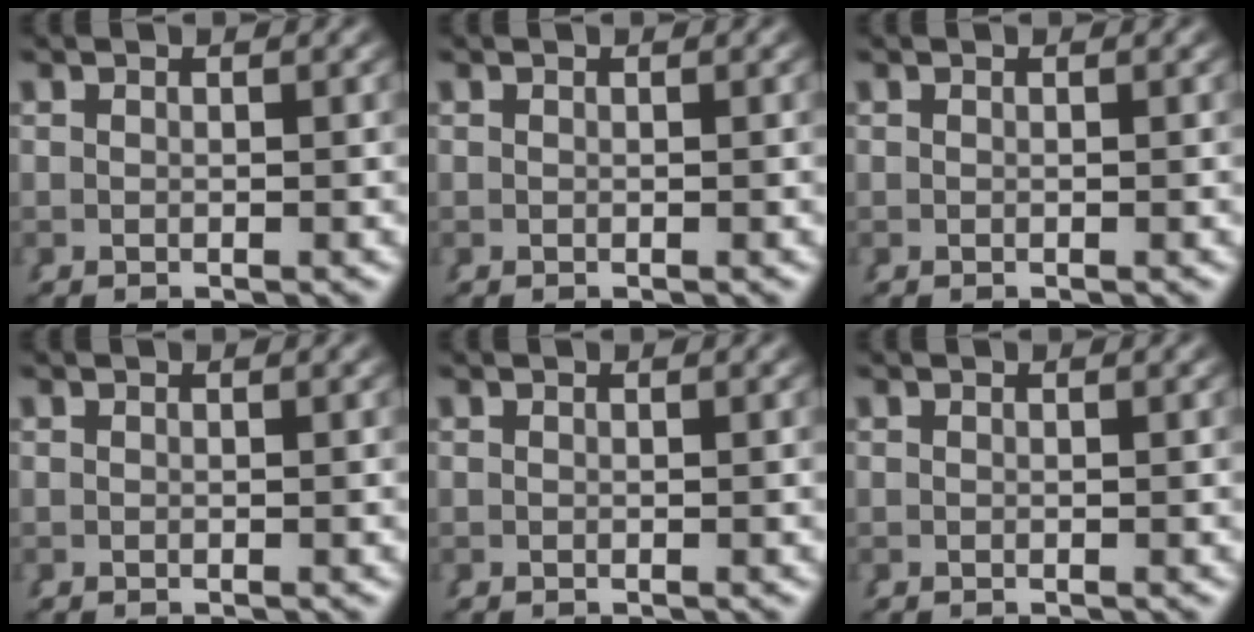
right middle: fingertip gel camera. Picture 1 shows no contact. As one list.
[{"total": 0.0}, {"total": 0.0}, {"total": 0.0}, {"total": 0.0}, {"total": 0.0}]